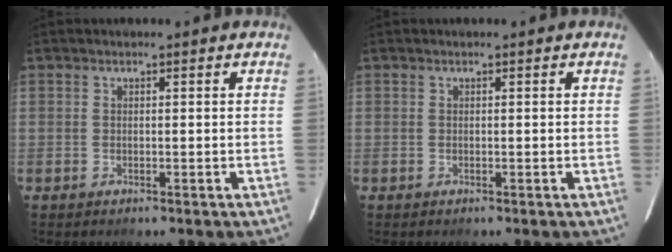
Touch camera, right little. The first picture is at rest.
{"total": 0.0}